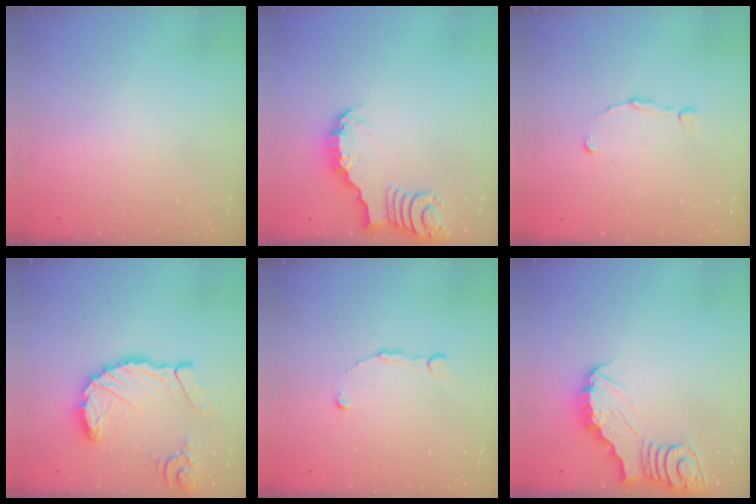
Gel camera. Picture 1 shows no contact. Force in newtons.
{"total": 3.5, "press": 3.5, "slide": 0.3}
{"total": 1.2, "press": 1.2, "slide": 0.1}
{"total": 13.7, "press": 13.6, "slide": 1.7}
{"total": 1.9, "press": 1.9, "slide": 0.2}
{"total": 3.4, "press": 3.3, "slide": 0.5}